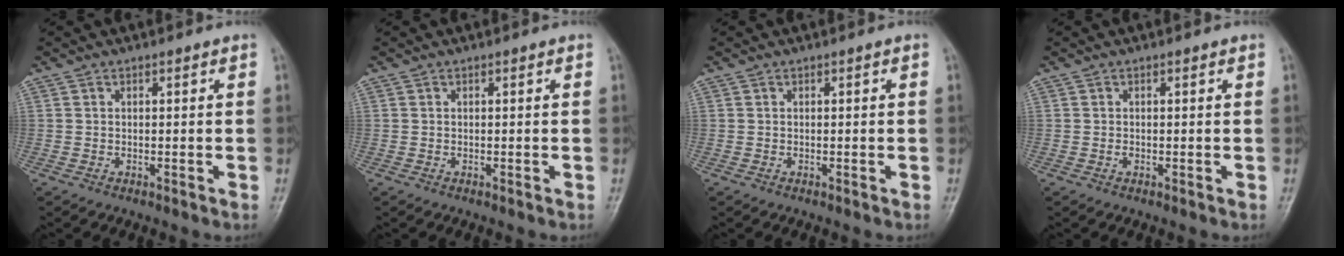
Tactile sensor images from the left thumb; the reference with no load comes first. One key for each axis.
{"total": 0.0}
{"total": 0.0}
{"total": 0.7, "fx": 0.1, "fy": 0.5, "fz": 0.5, "tx": -0.005, "ty": 0.001, "tz": 0.001}